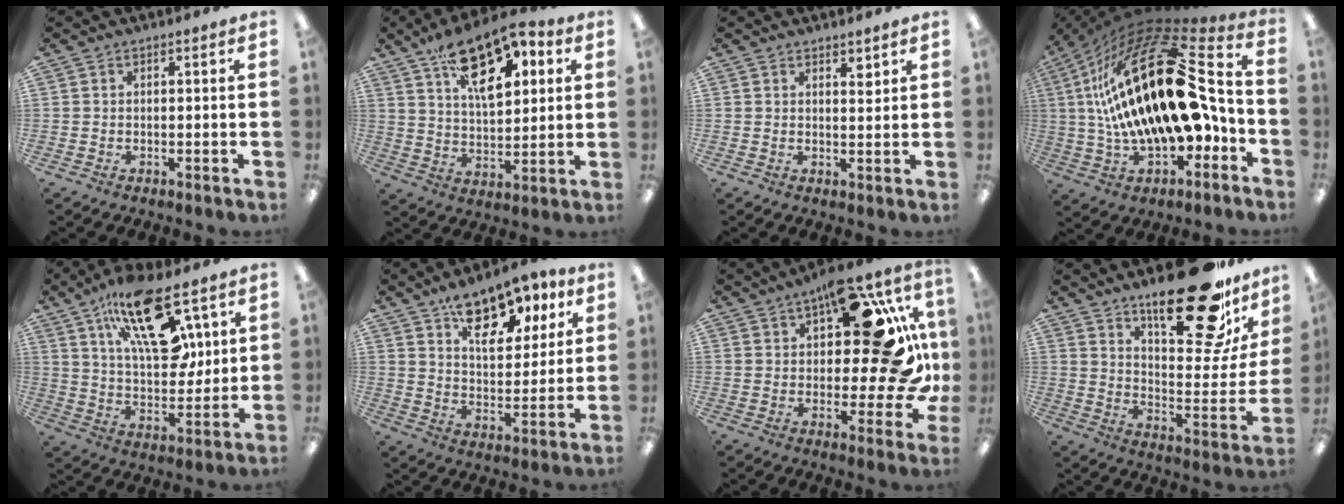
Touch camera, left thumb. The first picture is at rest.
{"total": 17.2, "force": [10.8, 8.1, 10.6], "torque": [-0.171, -0.045, 0.186]}
{"total": 2.5, "force": [2.0, 0.9, 1.1], "torque": [-0.009, -0.009, 0.033]}
{"total": 32.6, "force": [3.2, 15.8, 28.4], "torque": [-0.553, -0.023, 0.056]}
{"total": 21.8, "force": [11.4, 10.1, 15.6], "torque": [-0.248, -0.039, 0.190]}
{"total": 15.0, "force": [9.9, 7.3, 8.6], "torque": [-0.112, -0.046, 0.170]}
{"total": 22.1, "force": [6.9, 9.6, 18.6], "torque": [-0.249, -0.049, 0.110]}
{"total": 25.5, "force": [17.3, 9.2, 16.3], "torque": [-0.209, -0.119, 0.279]}